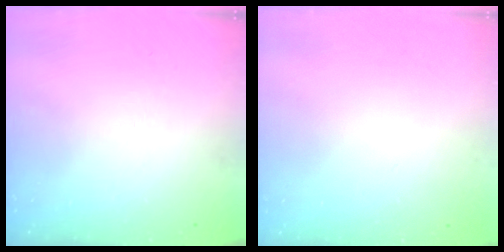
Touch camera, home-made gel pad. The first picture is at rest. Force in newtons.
{"total": 1.8, "press": 1.8, "slide": 0.2}